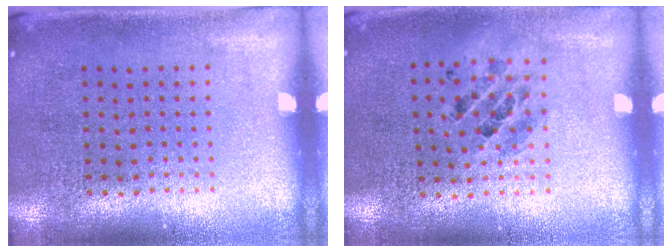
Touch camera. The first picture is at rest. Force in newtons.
{"total": 1.1, "press": 1.0, "slide": 0.2}